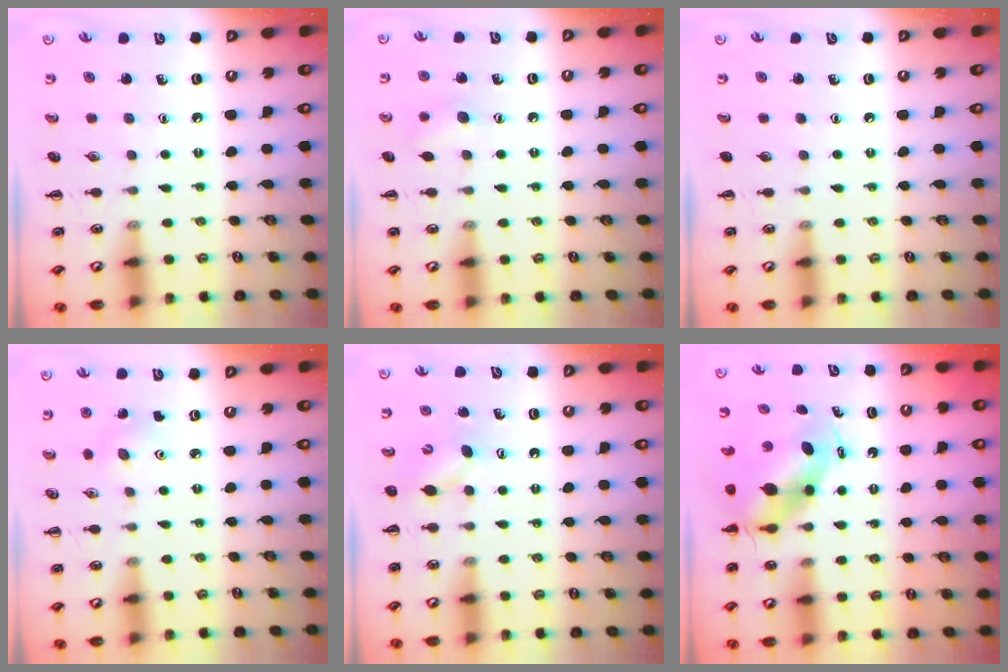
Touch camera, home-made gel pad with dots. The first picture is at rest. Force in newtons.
{"total": 5.7, "press": 5.5, "slide": 1.2}
{"total": 0.0}
{"total": 4.1, "press": 3.9, "slide": 1.2}
{"total": 5.1, "press": 4.9, "slide": 1.4}
{"total": 5.6, "press": 5.4, "slide": 1.6}